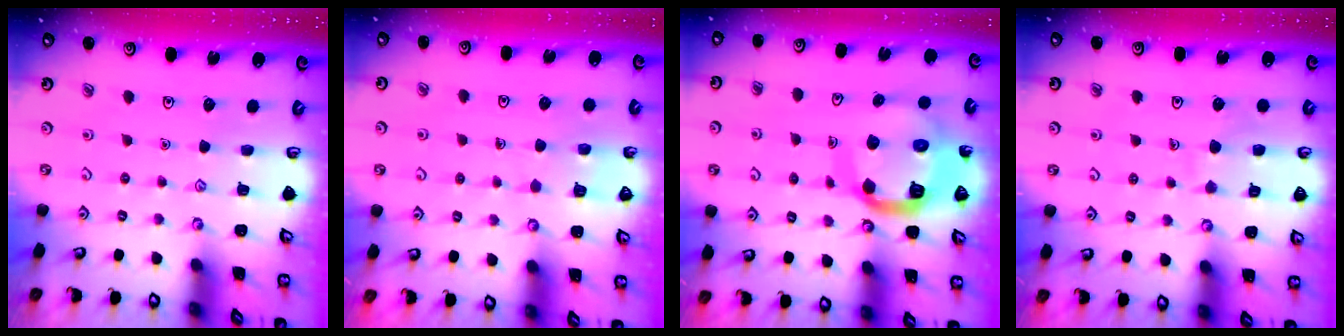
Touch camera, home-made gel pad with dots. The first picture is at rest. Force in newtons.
{"total": 2.9, "press": 2.9, "slide": 0.2}
{"total": 15.5, "press": 15.4, "slide": 1.7}
{"total": 5.6, "press": 5.6, "slide": 0.2}